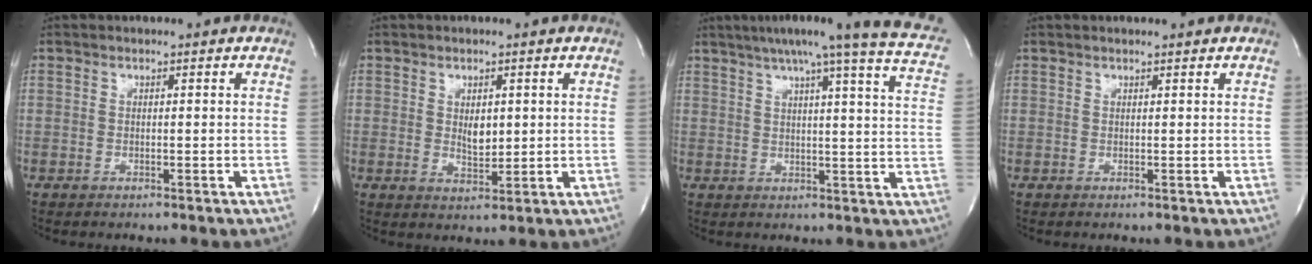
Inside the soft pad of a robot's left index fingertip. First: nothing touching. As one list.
[{"total": 3.0, "force": [0.7, 1.6, 2.5], "torque": [-0.042, -0.007, 0.017]}, {"total": 21.0, "force": [16.6, 0.1, 12.8], "torque": [-0.187, -0.017, 0.190]}, {"total": 1.5, "force": [1.5, 0.0, 0.4], "torque": [-0.010, 0.009, 0.021]}]